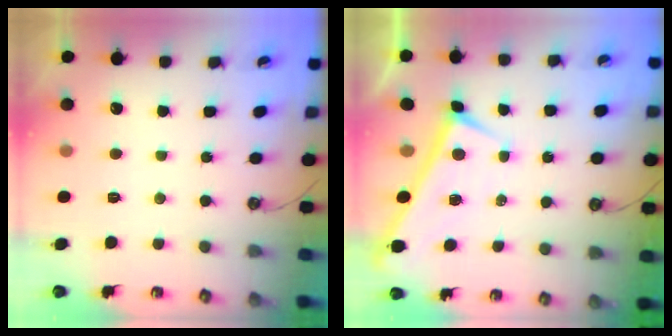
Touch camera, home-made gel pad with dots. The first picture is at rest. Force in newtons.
{"total": 0.0}